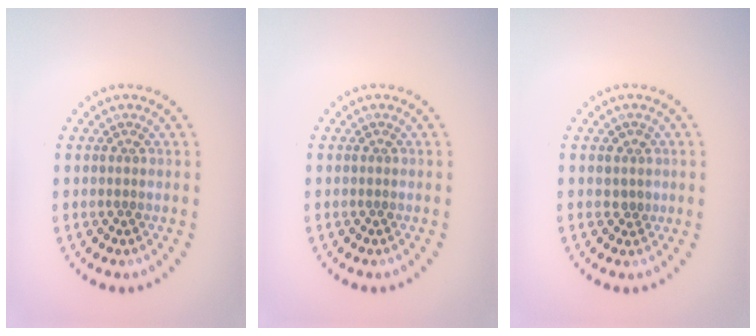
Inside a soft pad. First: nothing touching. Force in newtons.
{"total": 0.0}
{"total": 1.1, "press": 1.0, "slide": 0.6}